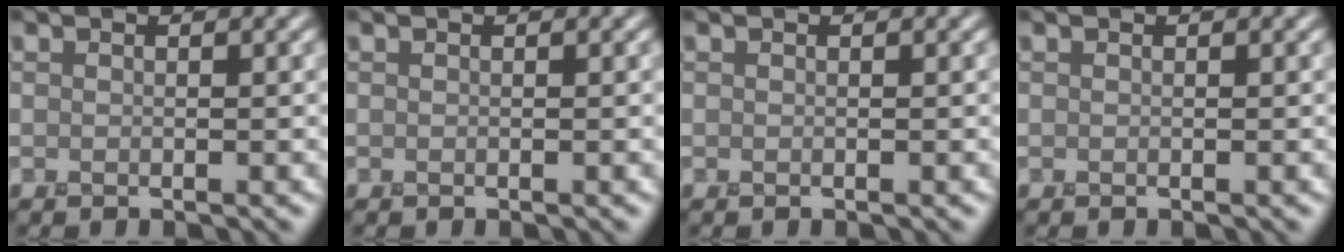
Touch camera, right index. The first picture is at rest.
{"total": 0.0}
{"total": 0.0}
{"total": 0.0}